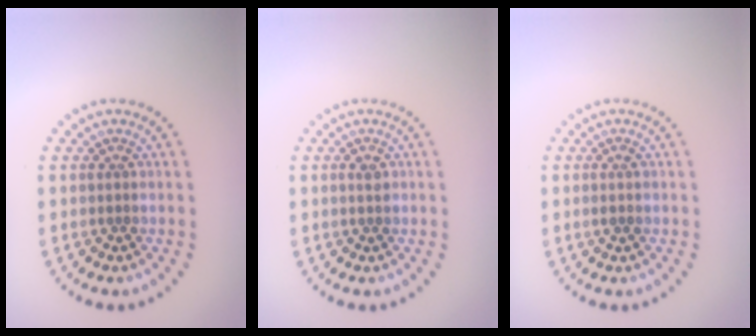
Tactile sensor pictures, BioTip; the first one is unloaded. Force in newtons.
{"total": 0.9, "press": 0.9, "slide": 0.1}
{"total": 0.8, "press": 0.7, "slide": 0.3}